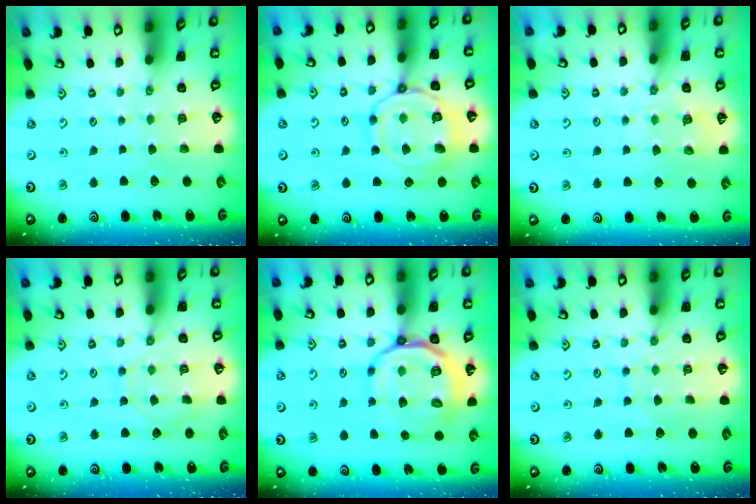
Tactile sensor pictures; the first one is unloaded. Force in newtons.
{"total": 13.6, "press": 13.6, "slide": 1.3}
{"total": 8.3, "press": 8.3, "slide": 0.8}
{"total": 8.4, "press": 8.3, "slide": 1.0}
{"total": 16.7, "press": 16.5, "slide": 2.6}
{"total": 5.1, "press": 5.1, "slide": 0.4}